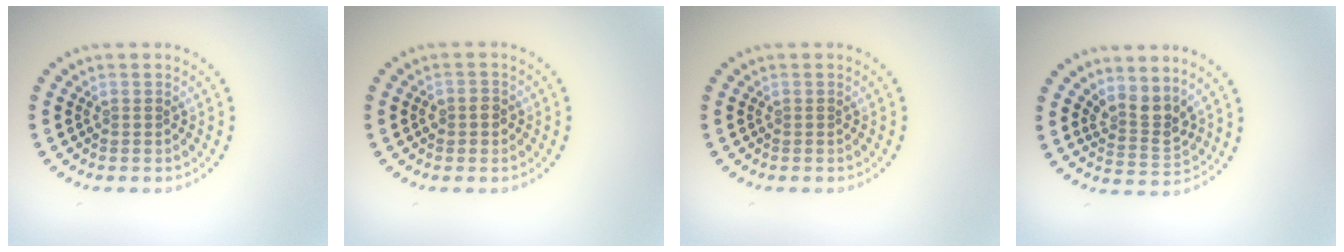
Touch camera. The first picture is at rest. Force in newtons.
{"total": 1.4, "press": 1.3, "slide": 0.4}
{"total": 0.0}
{"total": 2.7, "press": 2.0, "slide": 1.8}